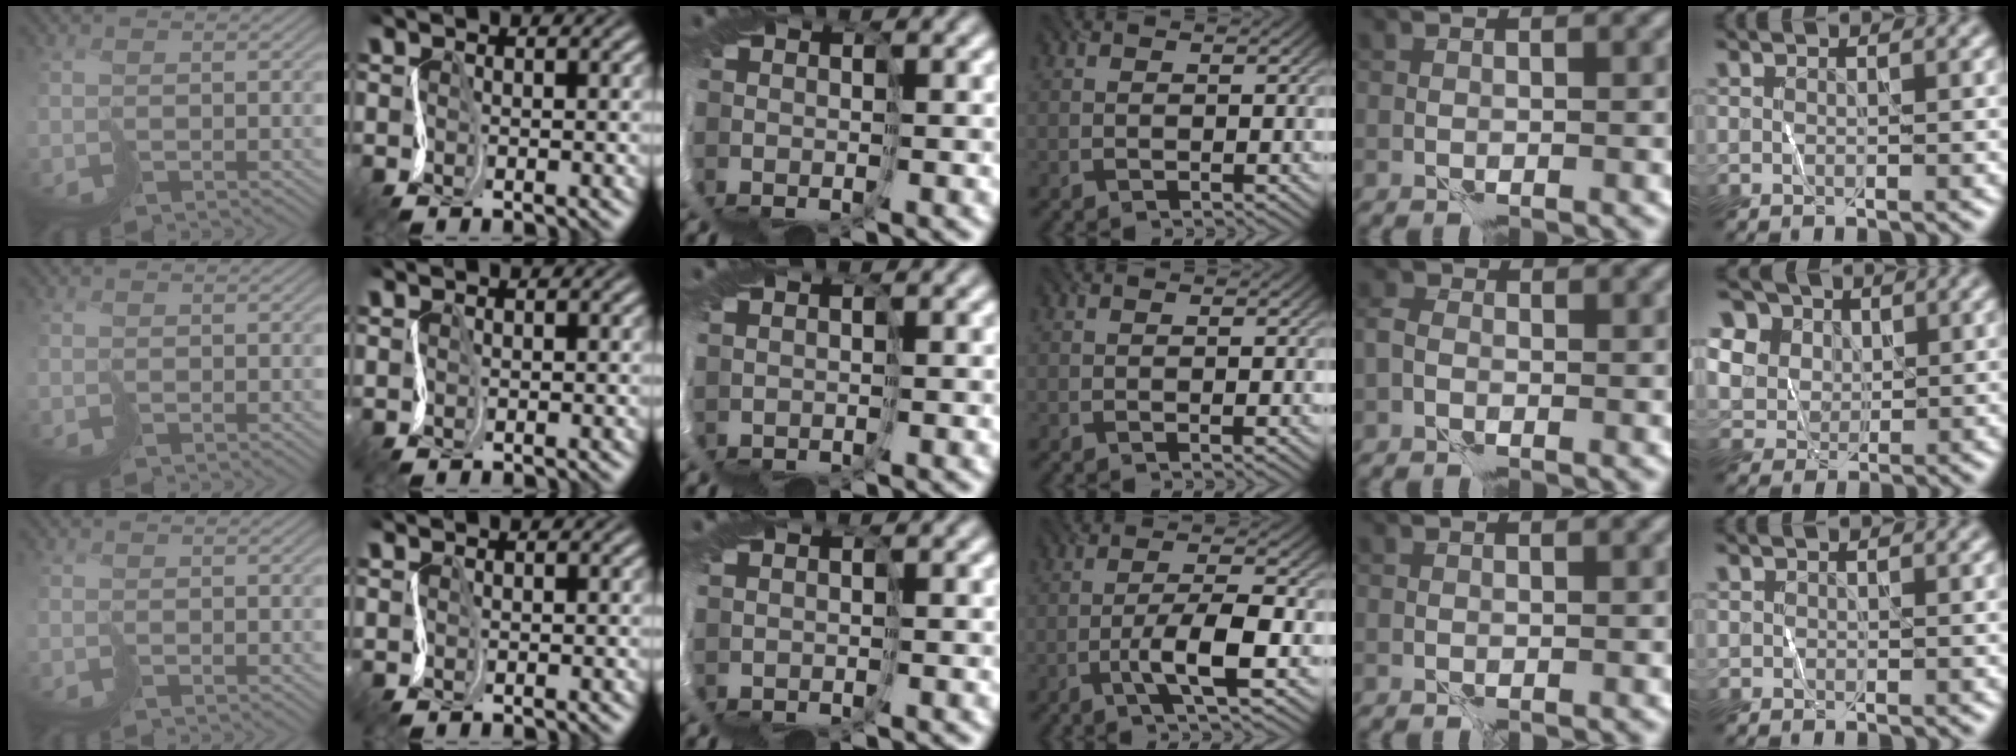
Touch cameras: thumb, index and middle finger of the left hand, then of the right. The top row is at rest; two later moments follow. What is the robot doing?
{"motion": "cut", "object": "tissue"}